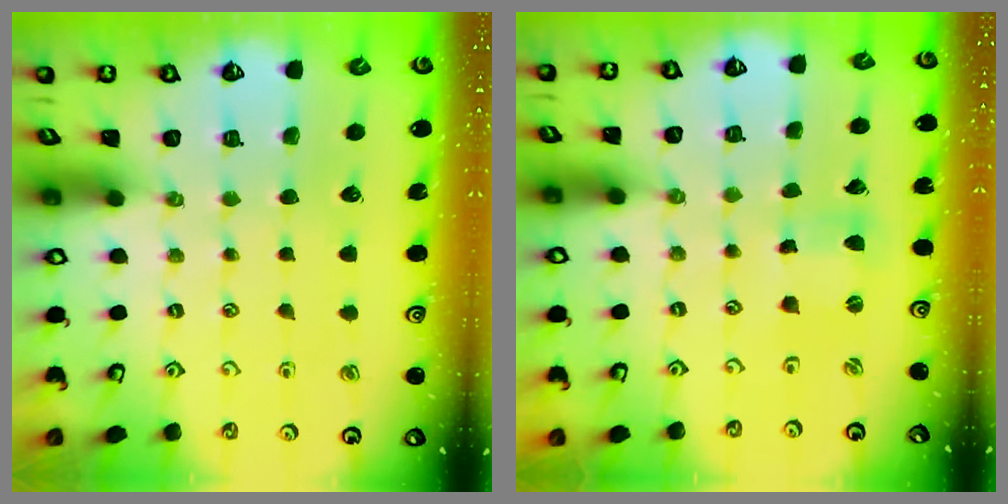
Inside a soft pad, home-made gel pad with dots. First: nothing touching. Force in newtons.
{"total": 2.5, "press": 2.5, "slide": 0.2}